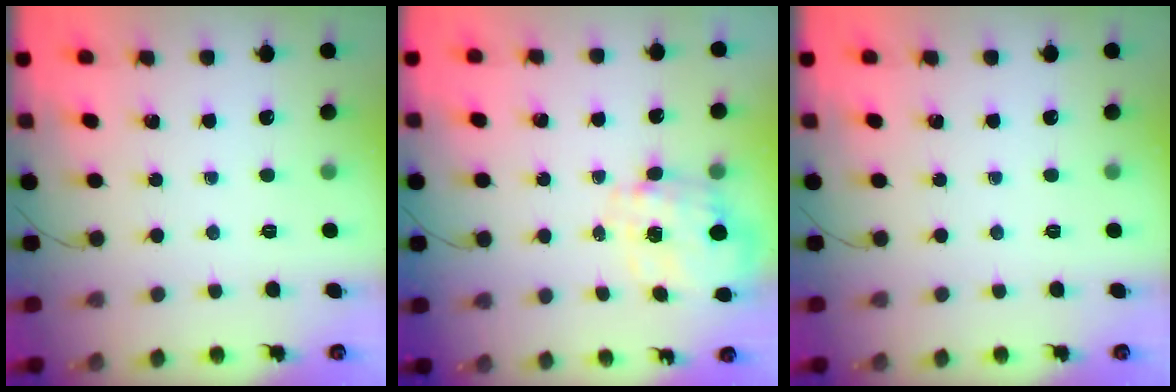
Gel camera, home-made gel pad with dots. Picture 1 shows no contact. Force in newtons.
{"total": 2.7, "press": 2.6, "slide": 1.0}
{"total": 0.0}